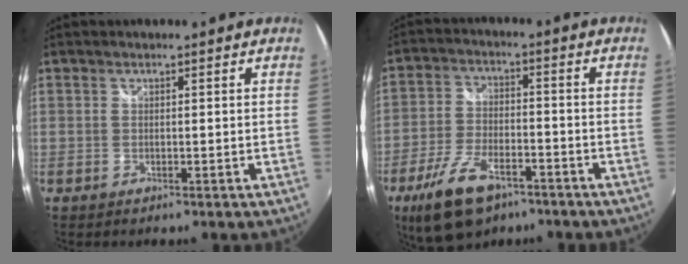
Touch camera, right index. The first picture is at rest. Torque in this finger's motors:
{"motor_torque": [1.04, -1.10, 0.61, 0.06]}